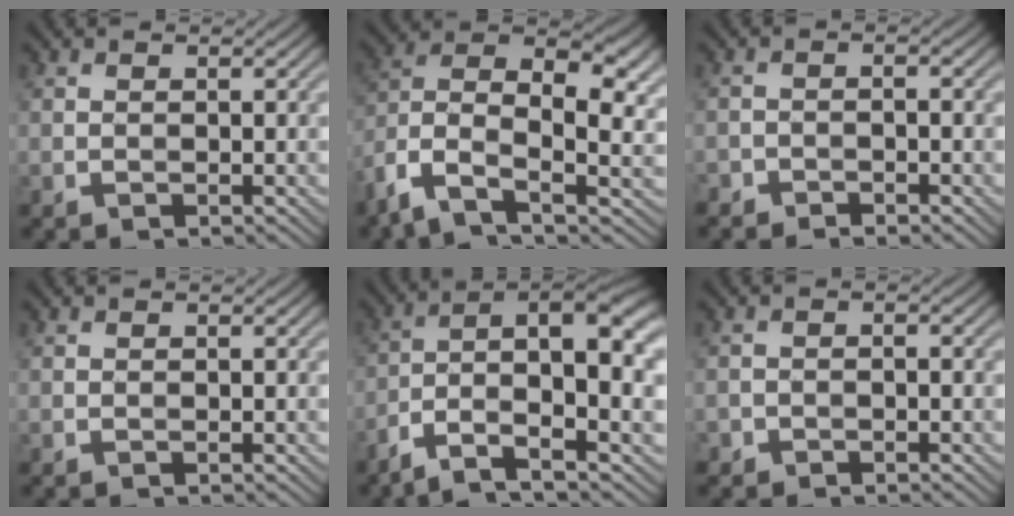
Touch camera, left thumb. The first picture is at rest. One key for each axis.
{"total": 12.7, "fx": -3.3, "fy": 6.7, "fz": 10.3, "tx": -0.207, "ty": -0.002, "tz": -0.074}
{"total": 2.0, "fx": -1.8, "fy": 0.6, "fz": 0.5, "tx": -0.008, "ty": 0.000, "tz": -0.038}
{"total": 0.0}
{"total": 12.1, "fx": -4.4, "fy": 3.9, "fz": 10.6, "tx": -0.187, "ty": 0.003, "tz": -0.077}
{"total": 1.3, "fx": -1.0, "fy": 0.8, "fz": 0.3, "tx": -0.005, "ty": 0.001, "tz": -0.022}